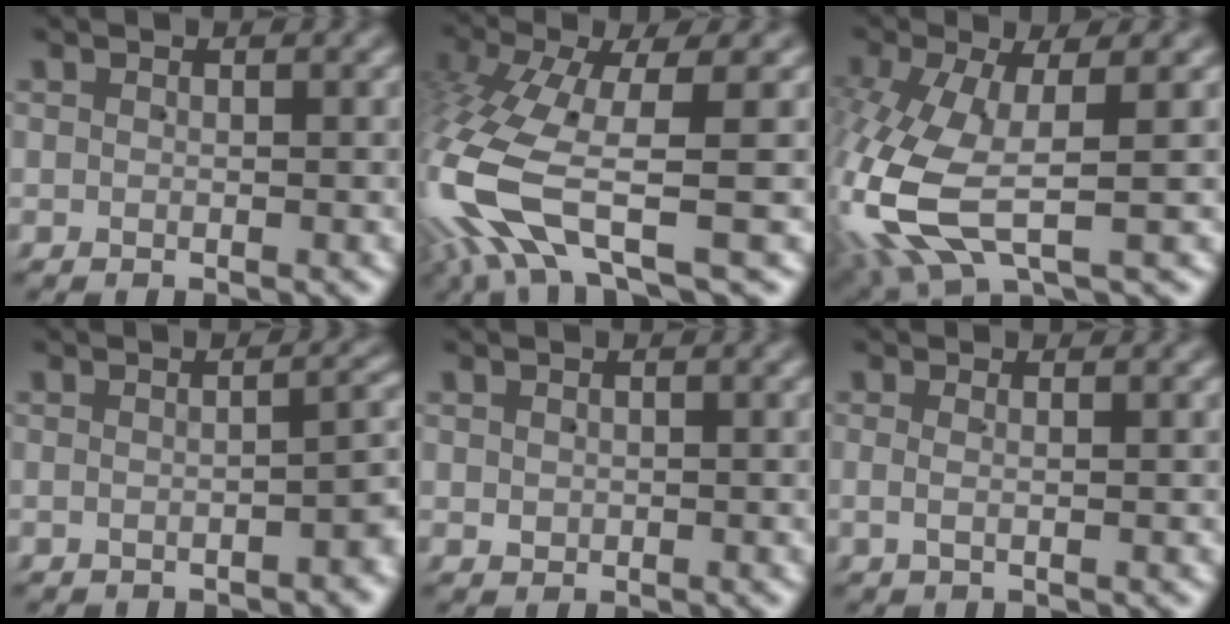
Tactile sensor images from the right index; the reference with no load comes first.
{"total": 8.5, "force": [-1.7, 3.9, 7.3], "torque": [-0.214, -0.035, -0.013]}
{"total": 9.0, "force": [-1.5, 5.0, 7.3], "torque": [-0.196, -0.028, -0.008]}
{"total": 2.1, "force": [-1.4, 0.4, 1.5], "torque": [-0.025, 0.005, -0.026]}
{"total": 0.8, "force": [0.3, 0.6, 0.5], "torque": [-0.013, 0.000, 0.010]}
{"total": 0.8, "force": [-0.1, -0.7, 0.4], "torque": [-0.012, 0.001, -0.004]}